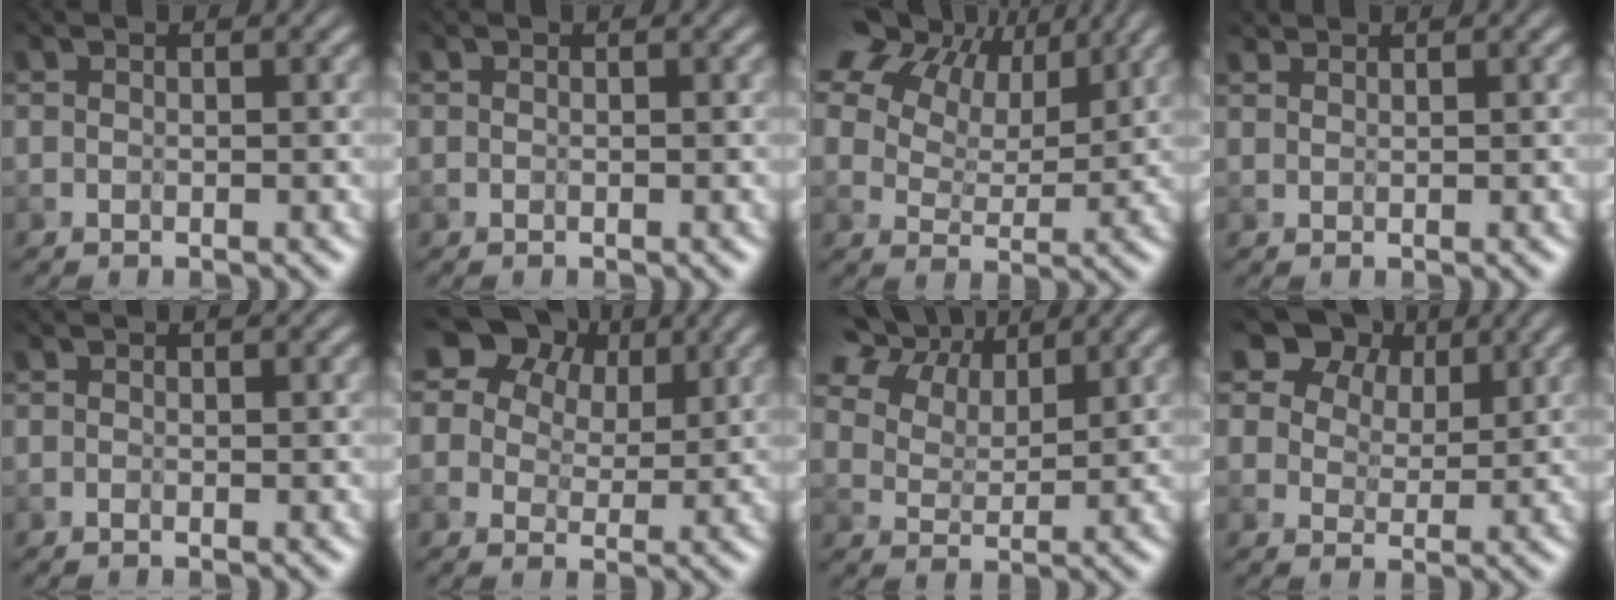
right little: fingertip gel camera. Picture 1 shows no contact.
{"total": 0.0}
{"total": 15.2, "force": [8.8, 9.2, 8.1], "torque": [-0.162, 0.035, 0.162]}
{"total": 1.2, "force": [1.2, 0.3, 0.3], "torque": [-0.010, 0.001, 0.021]}
{"total": 0.0}
{"total": 12.2, "force": [7.0, 7.8, 6.3], "torque": [-0.098, 0.029, 0.108]}
{"total": 11.6, "force": [7.9, 6.2, 5.8], "torque": [-0.127, 0.032, 0.126]}
{"total": 9.8, "force": [6.7, 5.9, 4.1], "torque": [-0.091, 0.007, 0.114]}